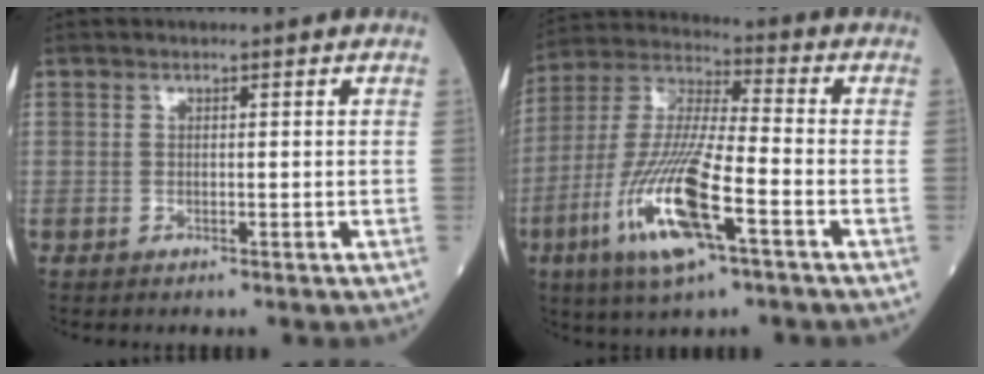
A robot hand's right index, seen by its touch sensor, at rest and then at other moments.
{"total": 16.4, "force": [-6.5, 2.5, 14.8], "torque": [-0.311, -0.019, -0.121]}